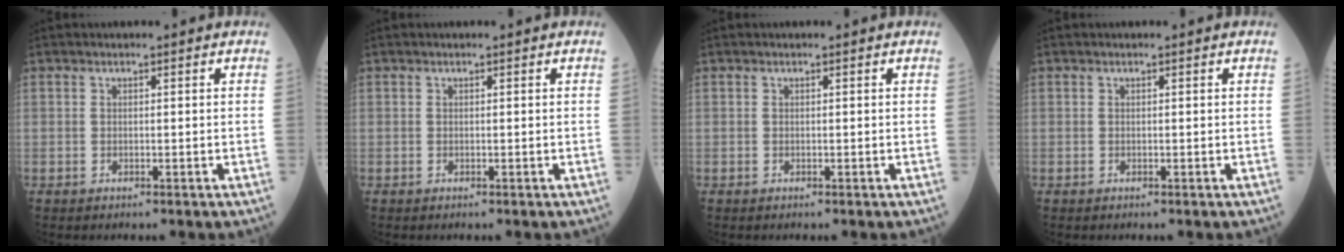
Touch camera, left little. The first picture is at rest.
{"total": 0.0}
{"total": 0.0}
{"total": 0.0}